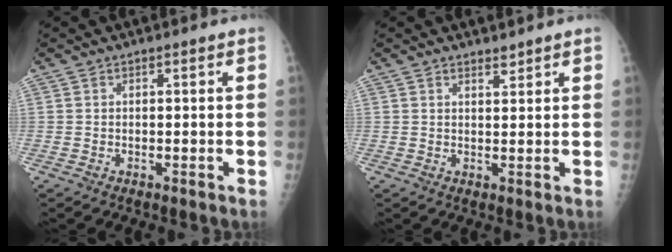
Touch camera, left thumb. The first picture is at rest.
{"total": 1.5, "force": [1.4, 0.5, 0.4], "torque": [0.001, -0.013, 0.022]}